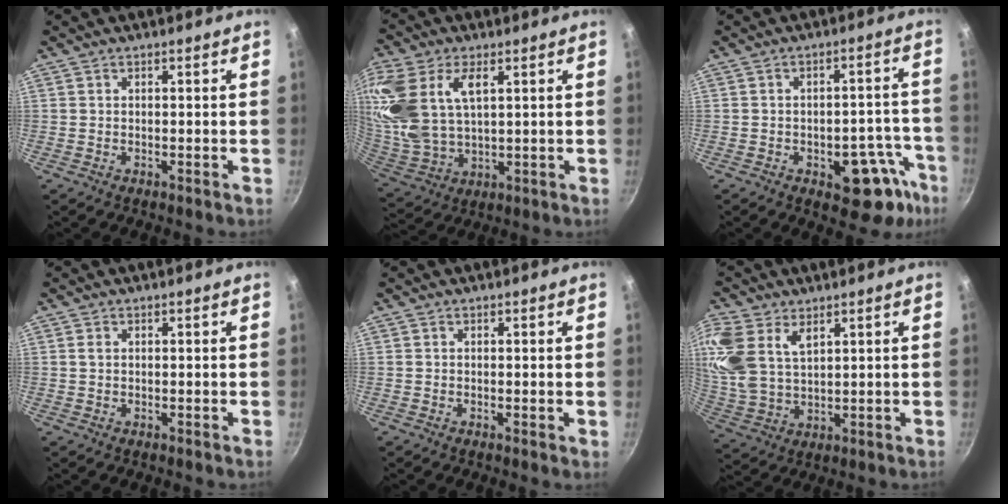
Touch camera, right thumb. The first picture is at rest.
{"total": 20.8, "force": [6.2, 11.9, 15.9], "torque": [-0.383, -0.004, 0.125]}
{"total": 11.7, "force": [-5.8, 5.5, 8.5], "torque": [-0.069, 0.050, -0.066]}
{"total": 0.7, "force": [0.2, 0.5, 0.5], "torque": [-0.013, 0.000, 0.005]}
{"total": 0.7, "force": [0.0, 0.2, 0.7], "torque": [-0.012, -0.004, -0.001]}
{"total": 15.8, "force": [6.3, 9.8, 10.6], "torque": [-0.257, -0.007, 0.130]}